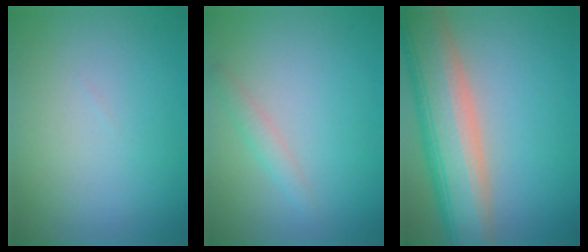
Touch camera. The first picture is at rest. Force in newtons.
{"total": 1.5, "press": 1.5, "slide": 0.2}
{"total": 10.9, "press": 10.9, "slide": 0.9}